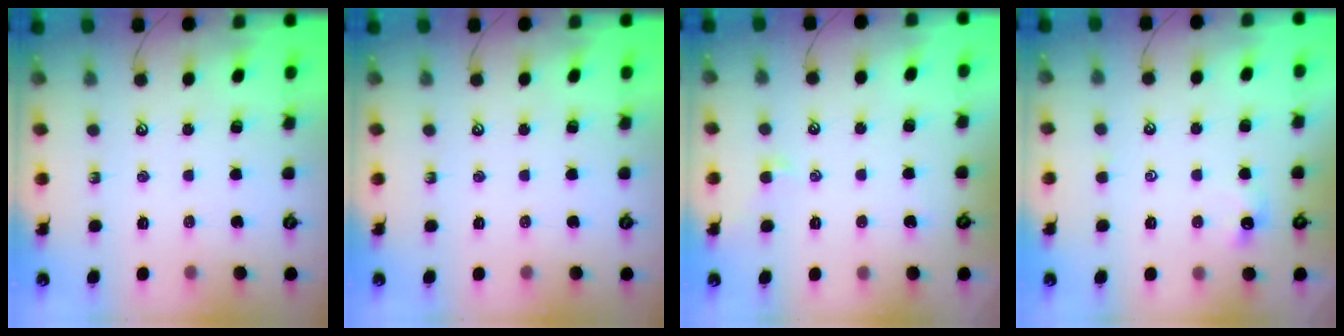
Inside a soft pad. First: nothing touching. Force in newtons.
{"total": 0.0}
{"total": 0.8, "press": 0.6, "slide": 0.5}
{"total": 0.8, "press": 0.5, "slide": 0.6}